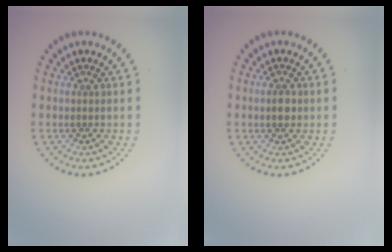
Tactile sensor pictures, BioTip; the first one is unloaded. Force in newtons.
{"total": 1.5, "press": 1.5, "slide": 0.2}